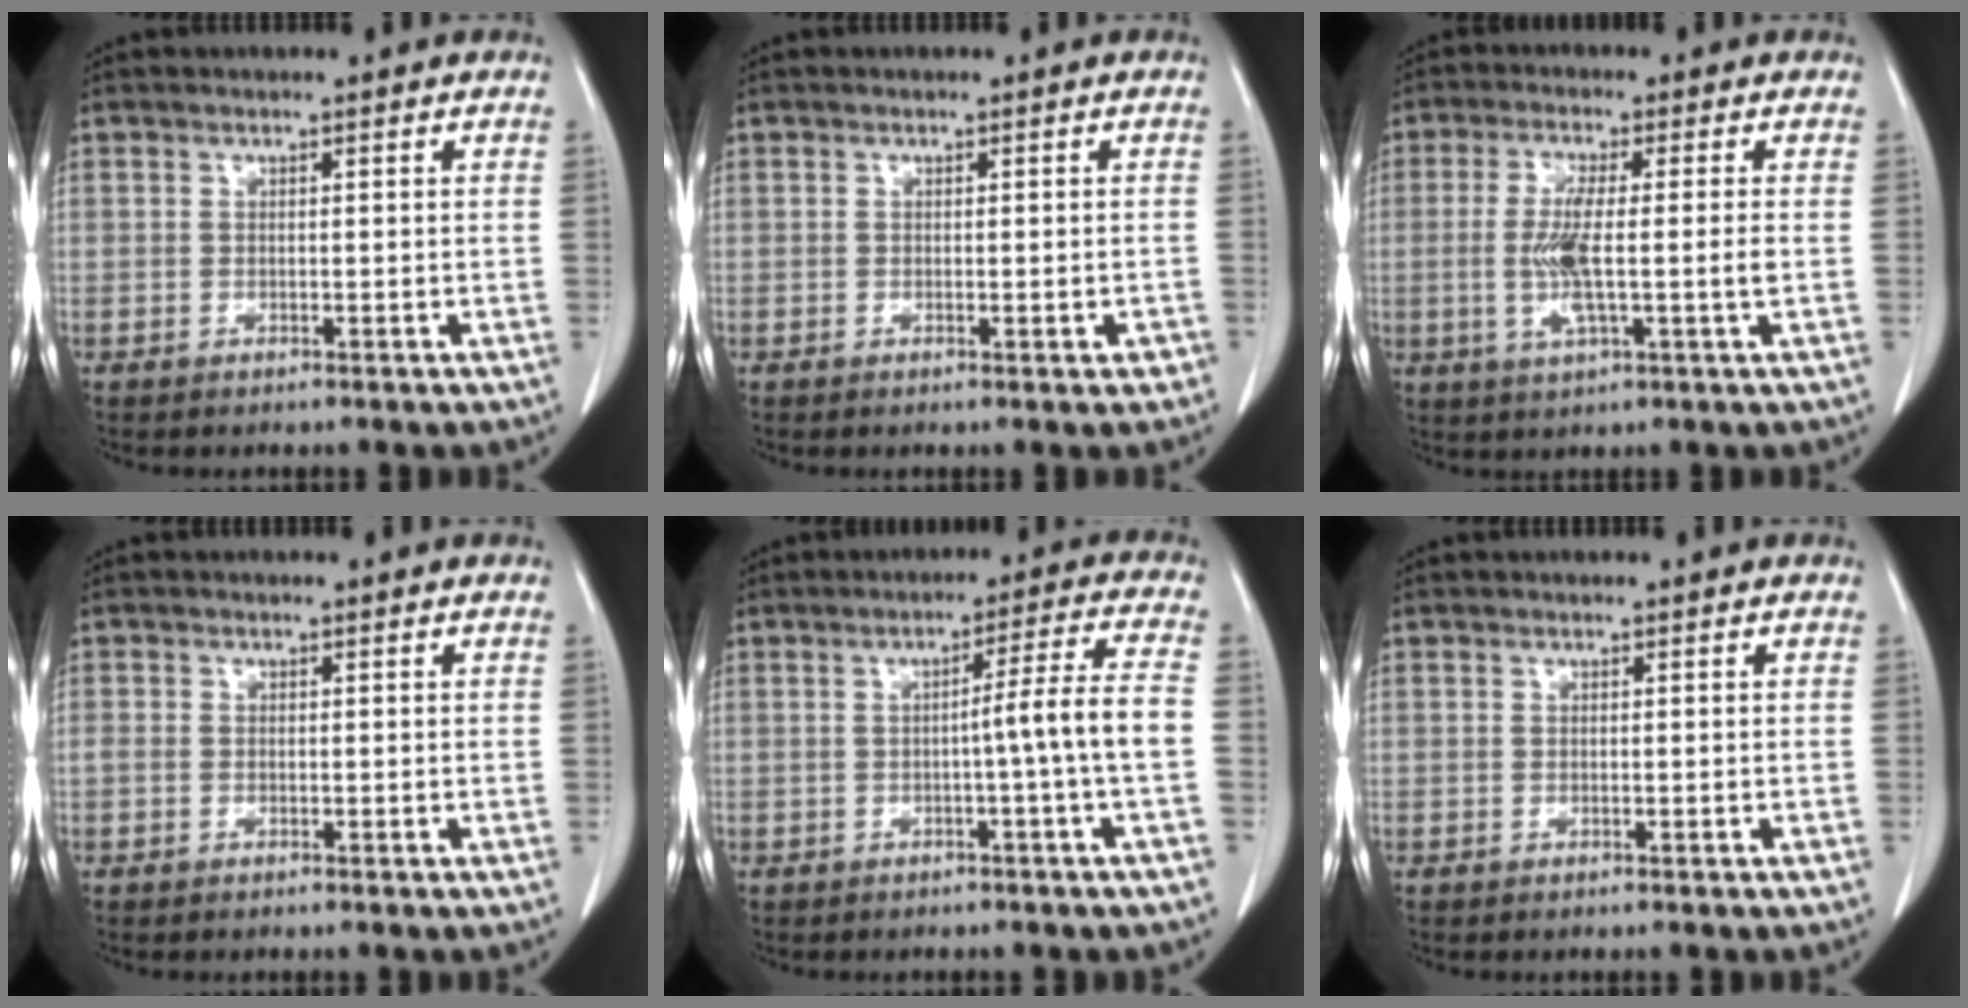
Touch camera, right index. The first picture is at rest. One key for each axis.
{"total": 1.5, "fx": -0.6, "fy": 0.5, "fz": 1.4, "tx": -0.014, "ty": 0.000, "tz": -0.003}
{"total": 7.8, "fx": -0.7, "fy": 0.3, "fz": 7.8, "tx": -0.155, "ty": -0.007, "tz": -0.015}
{"total": 1.1, "fx": -0.2, "fy": 0.8, "fz": 0.8, "tx": -0.025, "ty": 0.006, "tz": -0.002}
{"total": 6.7, "fx": -1.3, "fy": -1.6, "fz": 6.4, "tx": -0.086, "ty": 0.009, "tz": -0.019}
{"total": 0.0}